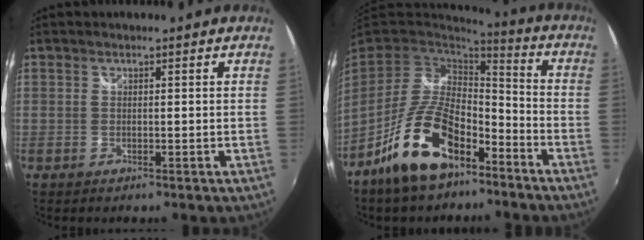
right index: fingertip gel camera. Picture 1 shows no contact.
{"total": 17.0, "force": [-10.2, 7.8, 11.2], "torque": [-0.222, -0.002, -0.179]}